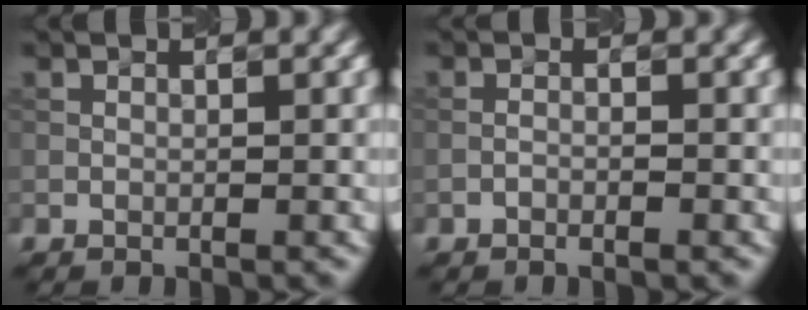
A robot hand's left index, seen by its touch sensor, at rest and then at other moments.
{"total": 1.0, "force": [-0.7, 0.2, 0.7], "torque": [-0.018, 0.003, -0.014]}